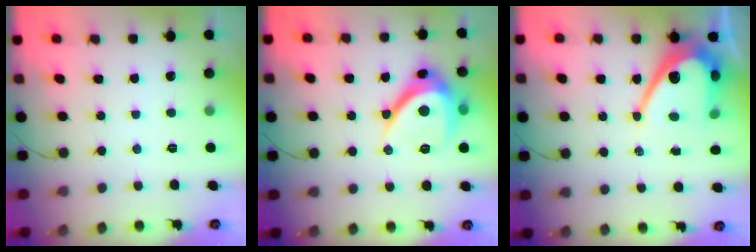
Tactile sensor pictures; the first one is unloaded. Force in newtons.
{"total": 11.7, "press": 11.7, "slide": 1.3}
{"total": 12.8, "press": 12.8, "slide": 0.9}